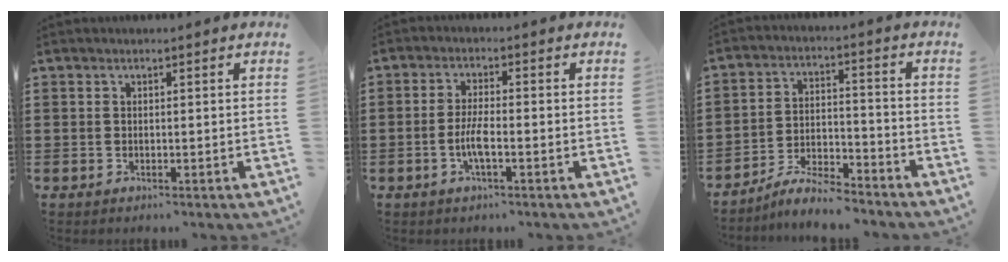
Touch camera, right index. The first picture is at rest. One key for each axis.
{"total": 4.0, "fx": -1.3, "fy": 0.8, "fz": 3.7, "tx": -0.085, "ty": -0.005, "tz": -0.031}
{"total": 6.1, "fx": -5.8, "fy": 0.5, "fz": 1.9, "tx": -0.043, "ty": 0.003, "tz": -0.113}